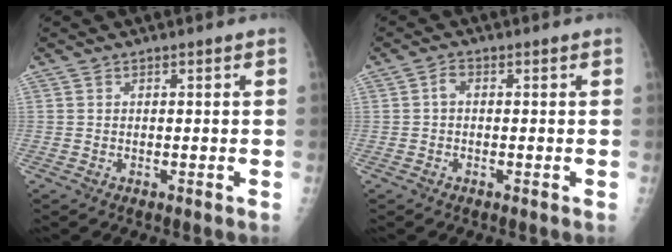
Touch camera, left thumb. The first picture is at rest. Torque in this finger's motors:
{"motor_torque": [0.52, -0.02, 0.12, -0.08, 0.01]}